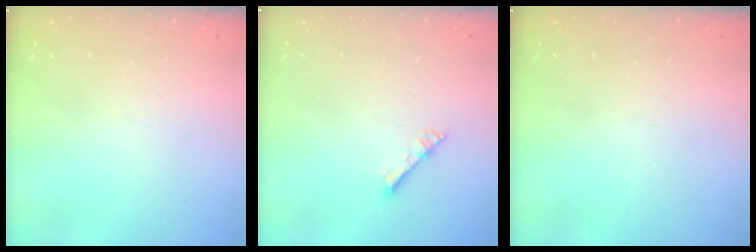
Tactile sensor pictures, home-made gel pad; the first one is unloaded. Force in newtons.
{"total": 2.9, "press": 2.9, "slide": 0.3}
{"total": 0.0}